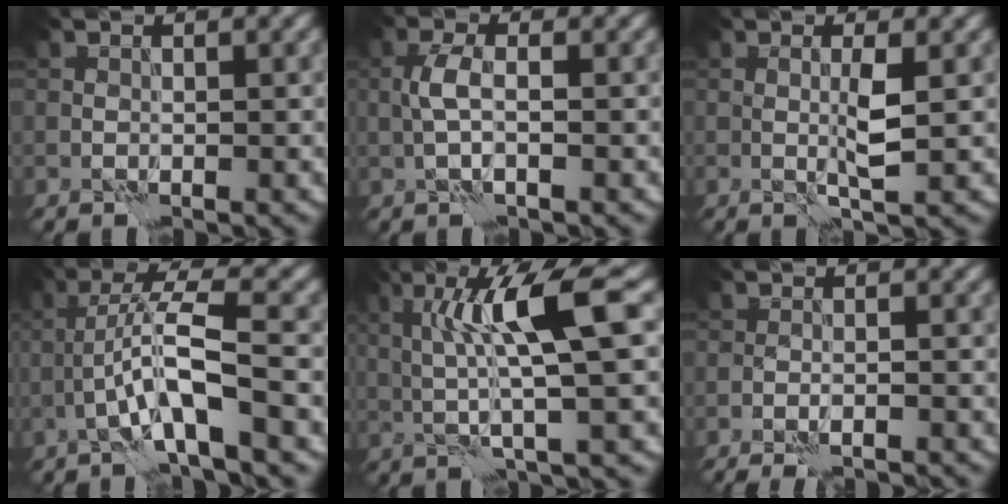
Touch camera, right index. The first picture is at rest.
{"total": 2.4, "force": [-0.1, 0.8, 2.3], "torque": [-0.053, 0.005, -0.005]}
{"total": 2.3, "force": [0.1, 0.1, 2.3], "torque": [-0.047, -0.002, 0.002]}
{"total": 5.9, "force": [-2.0, 0.6, 5.5], "torque": [-0.106, 0.019, -0.041]}
{"total": 7.6, "force": [1.5, 1.0, 7.4], "torque": [-0.130, 0.003, 0.031]}
{"total": 4.2, "force": [-3.6, 0.6, 1.9], "torque": [-0.025, 0.007, -0.048]}